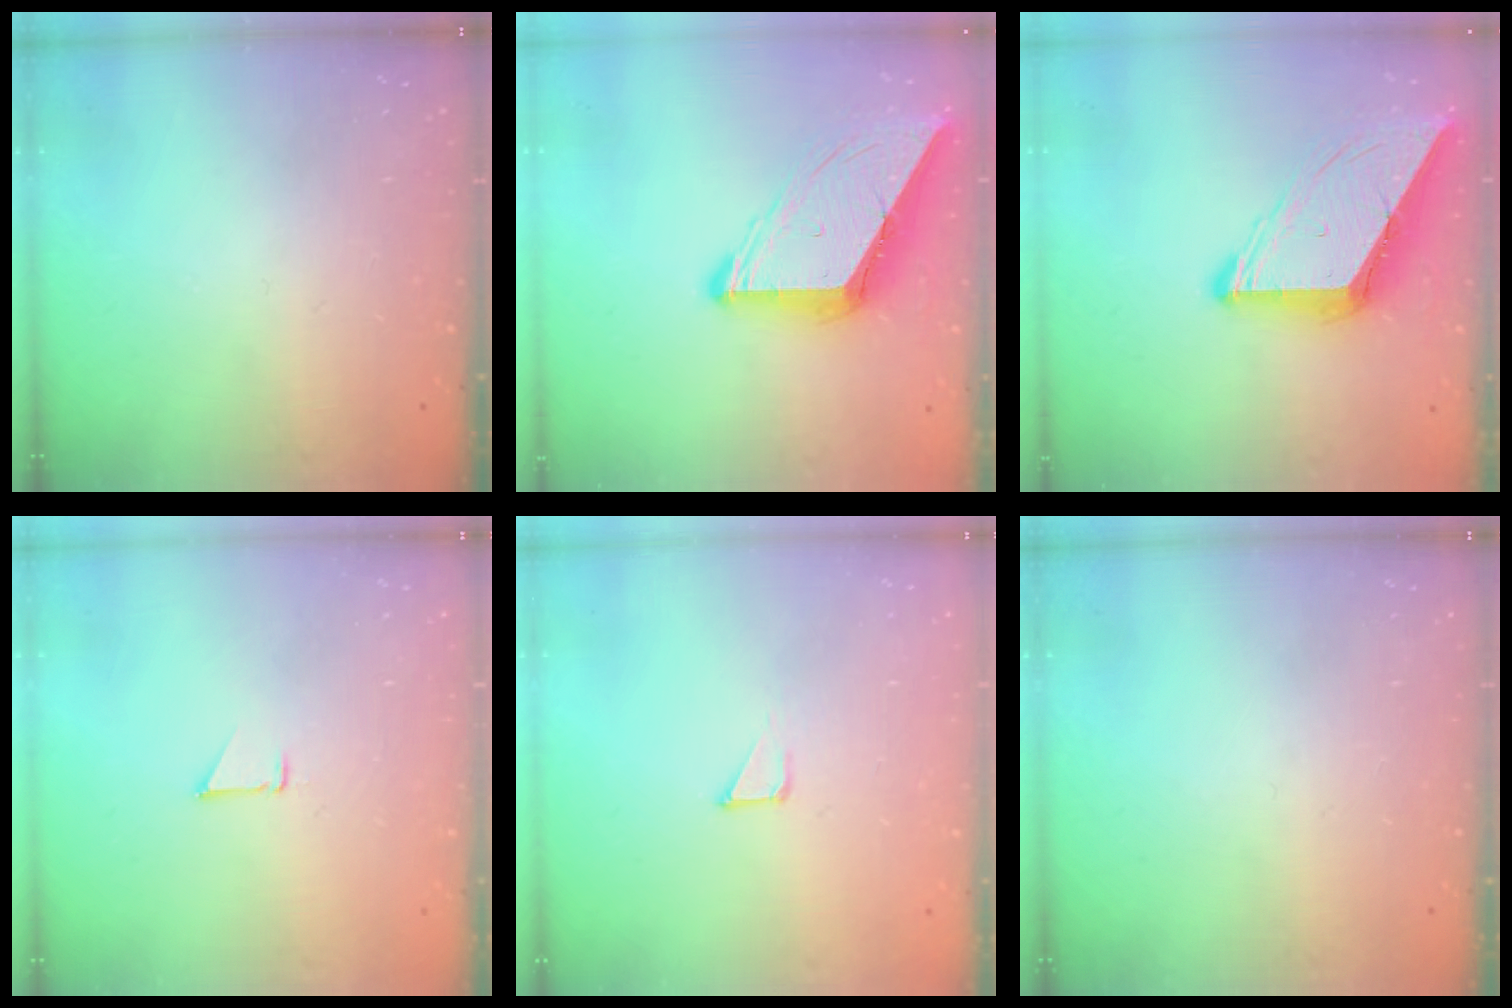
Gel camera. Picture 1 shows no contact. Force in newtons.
{"total": 10.6, "press": 10.5, "slide": 1.3}
{"total": 10.6, "press": 10.5, "slide": 1.3}
{"total": 0.9, "press": 0.9, "slide": 0.1}
{"total": 1.3, "press": 1.3, "slide": 0.0}
{"total": 0.0}